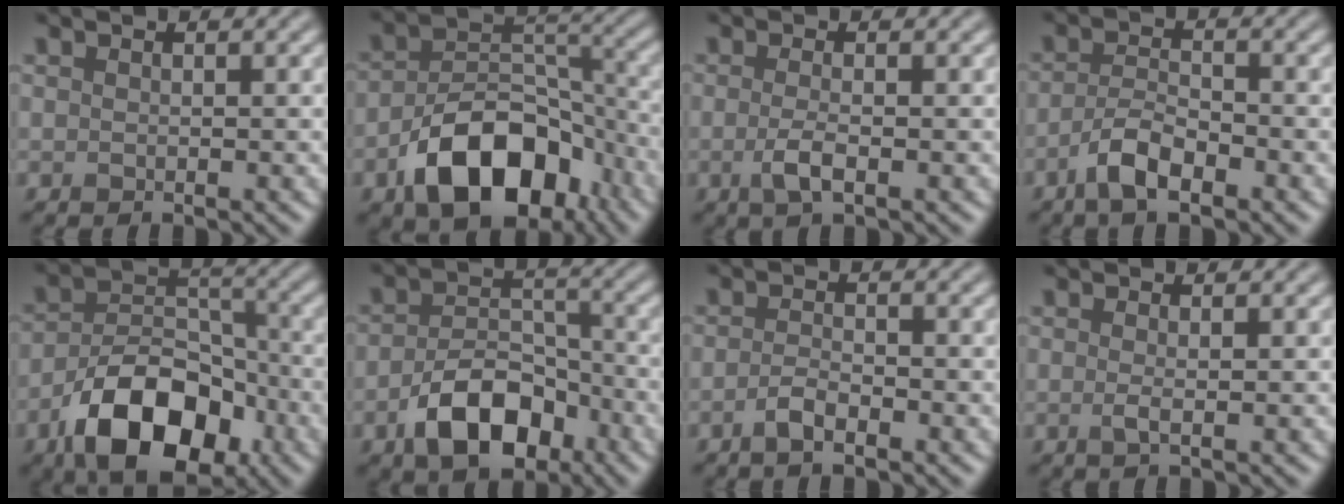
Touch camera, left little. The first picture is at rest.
{"total": 10.5, "force": [-5.4, 6.2, 6.5], "torque": [-0.106, 0.000, -0.092]}
{"total": 2.2, "force": [-0.6, 0.6, 2.1], "torque": [-0.042, -0.001, -0.017]}
{"total": 3.7, "force": [-2.2, 1.3, 2.7], "torque": [-0.056, 0.003, -0.047]}
{"total": 10.2, "force": [-5.4, 5.7, 6.5], "torque": [-0.110, 0.001, -0.093]}
{"total": 7.0, "force": [-3.5, 4.0, 4.5], "torque": [-0.075, -0.005, -0.060]}
{"total": 2.1, "force": [-1.2, 0.6, 1.6], "torque": [-0.032, 0.001, -0.025]}
{"total": 1.4, "force": [-0.2, 0.4, 1.3], "torque": [-0.023, -0.003, -0.005]}